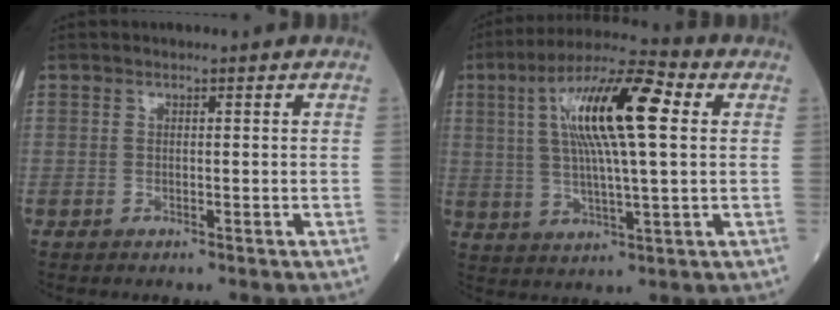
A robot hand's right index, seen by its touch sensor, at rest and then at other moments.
{"total": 15.3, "force": [3.7, 2.3, 14.6], "torque": [-0.270, 0.026, 0.060]}